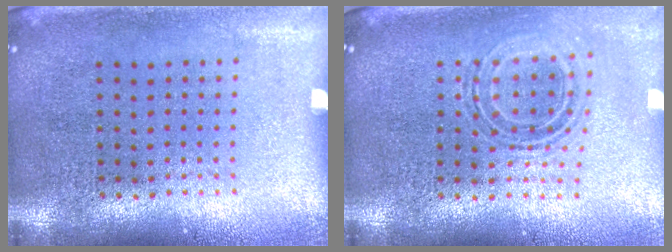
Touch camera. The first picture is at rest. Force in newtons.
{"total": 0.7, "press": 0.7, "slide": 0.2}